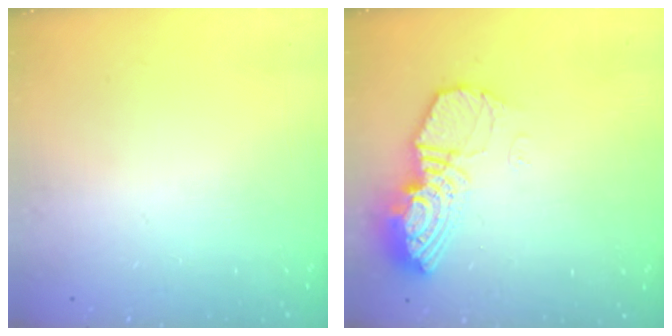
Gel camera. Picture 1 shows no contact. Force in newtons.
{"total": 13.7, "press": 13.7, "slide": 1.2}